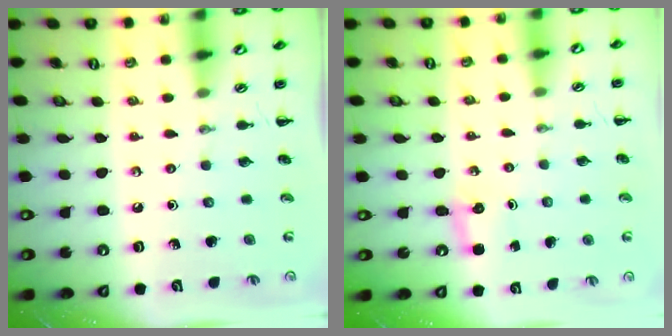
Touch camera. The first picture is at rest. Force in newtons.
{"total": 2.8, "press": 2.6, "slide": 0.9}